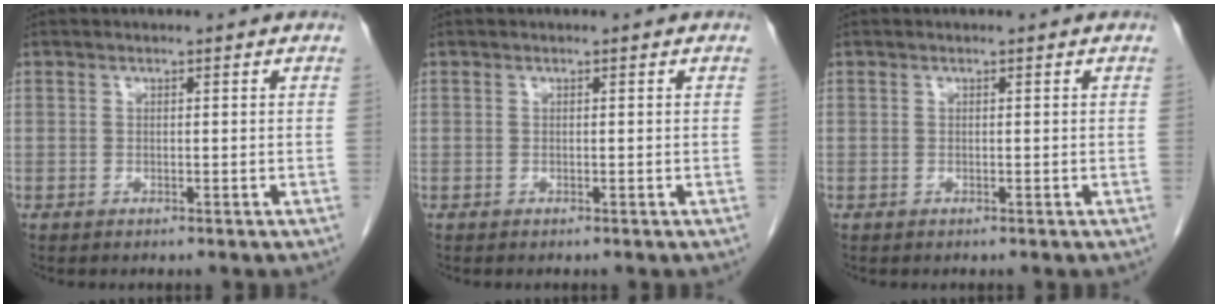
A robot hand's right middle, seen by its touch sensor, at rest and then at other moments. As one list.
[{"total": 0.0}, {"total": 0.0}]